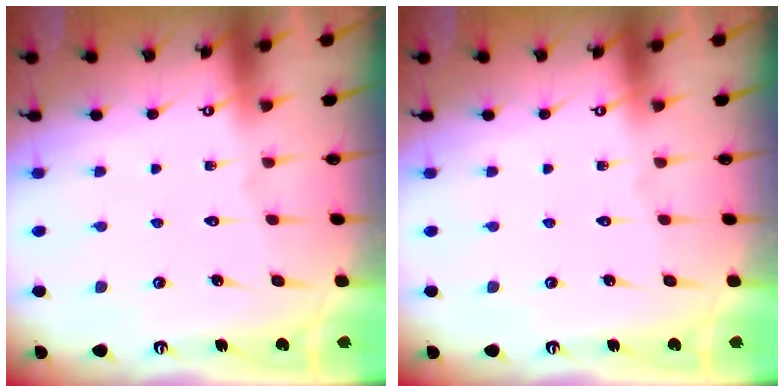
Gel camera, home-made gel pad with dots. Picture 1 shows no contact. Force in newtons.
{"total": 0.0}